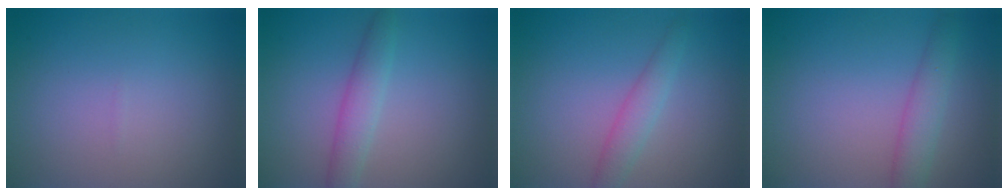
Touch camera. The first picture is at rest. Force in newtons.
{"total": 2.6, "press": 2.6, "slide": 0.1}
{"total": 2.3, "press": 2.3, "slide": 0.1}
{"total": 2.9, "press": 2.9, "slide": 0.1}